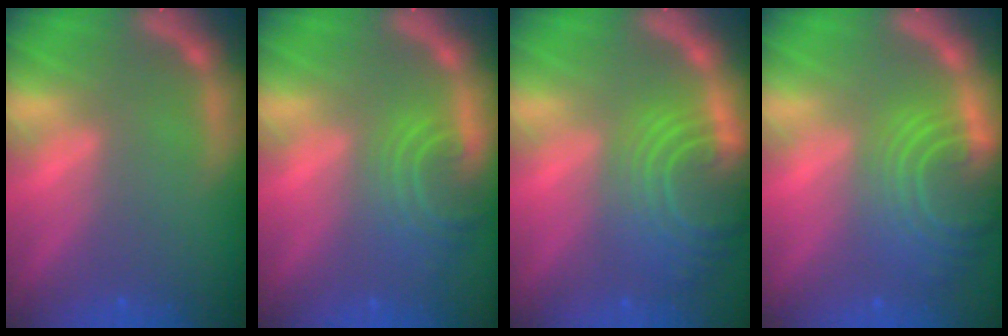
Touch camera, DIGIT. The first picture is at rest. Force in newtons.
{"total": 5.1}
{"total": 9.5}
{"total": 9.0}